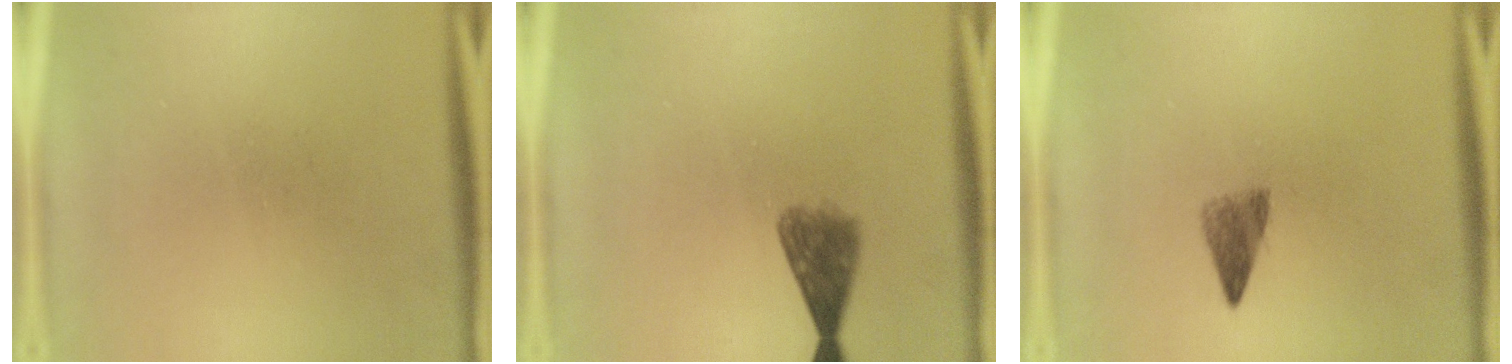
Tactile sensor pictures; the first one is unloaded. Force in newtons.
{"total": 4.1}
{"total": 2.8}